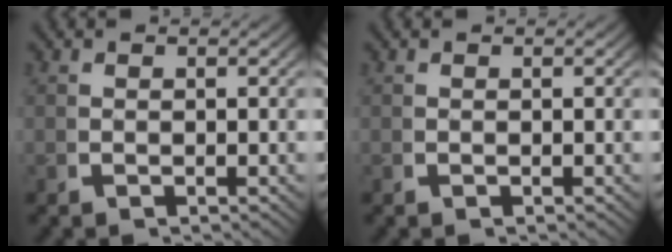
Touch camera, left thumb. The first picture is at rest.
{"total": 0.0}